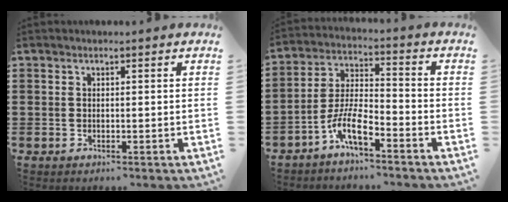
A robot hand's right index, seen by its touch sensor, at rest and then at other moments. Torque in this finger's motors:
{"motor_torque": [1.24, 0.90, 0.27, 0.15]}